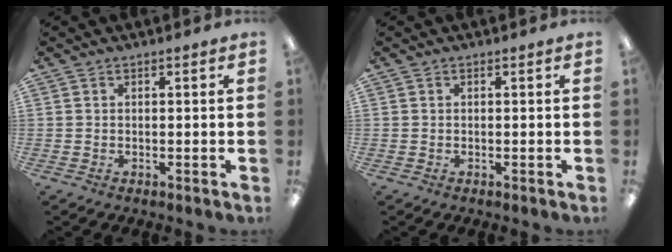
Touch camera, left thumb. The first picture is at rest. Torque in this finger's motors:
{"motor_torque": [-0.08, -0.10, 0.10, -0.02, -0.01]}